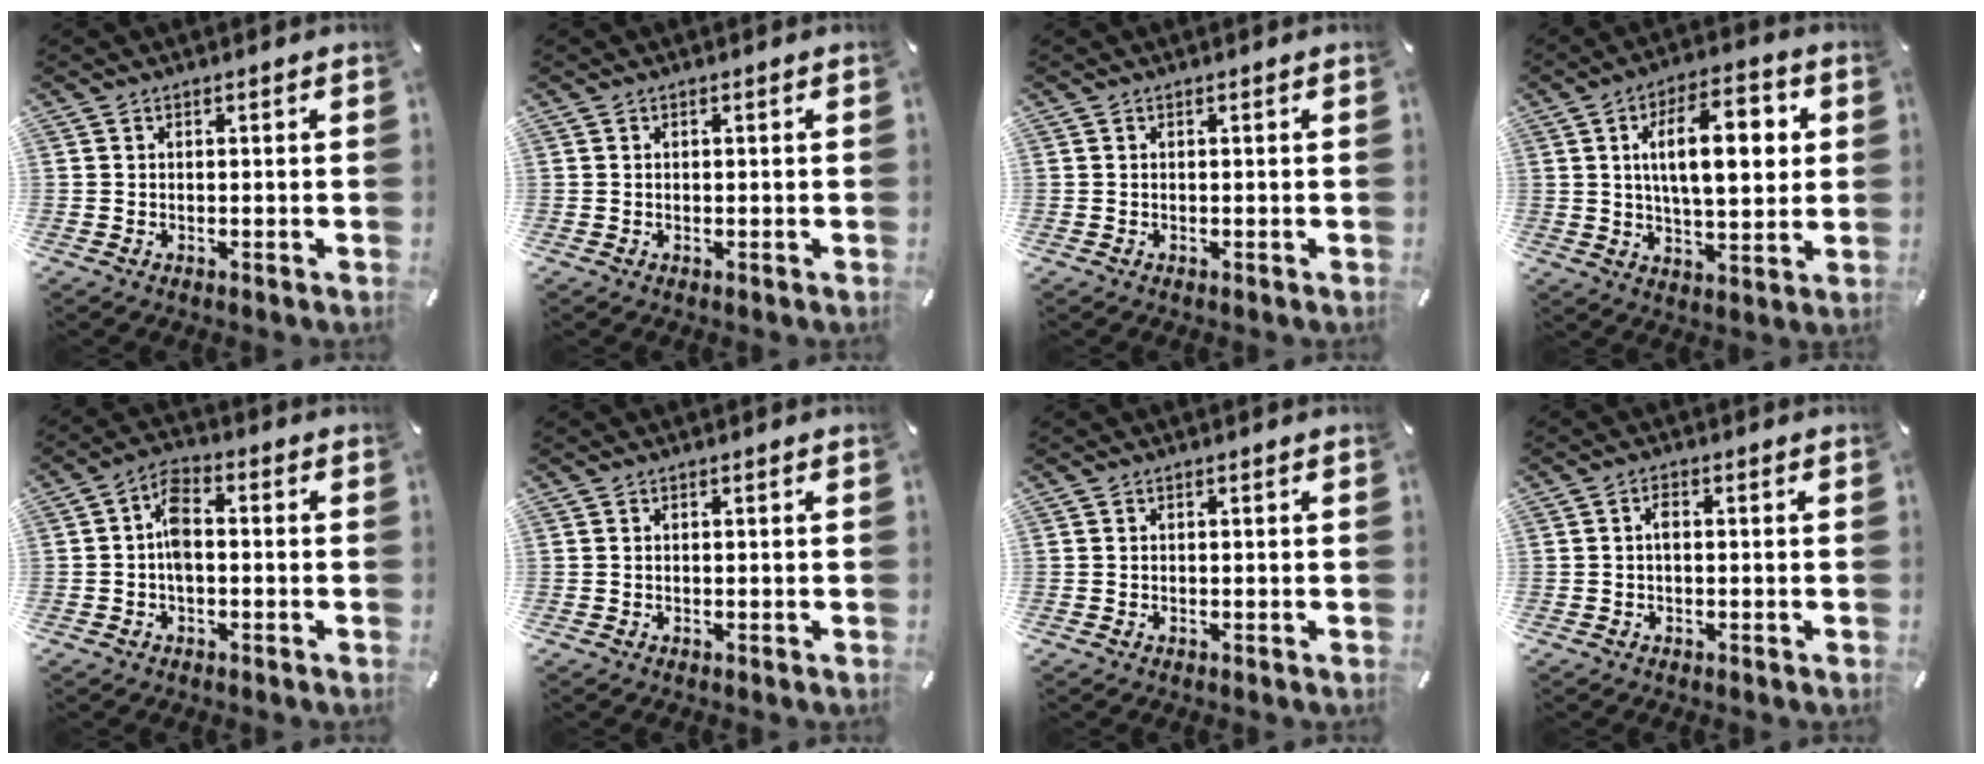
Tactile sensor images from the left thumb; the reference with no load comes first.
{"total": 0.0}
{"total": 0.0}
{"total": 15.8, "force": [3.6, 7.4, 13.4], "torque": [-0.204, 0.003, 0.051]}
{"total": 6.5, "force": [-0.8, 3.7, 5.3], "torque": [-0.106, 0.014, -0.015]}
{"total": 0.0}
{"total": 0.0}
{"total": 1.8, "force": [-0.1, 0.8, 1.6], "torque": [-0.032, 0.005, -0.005]}